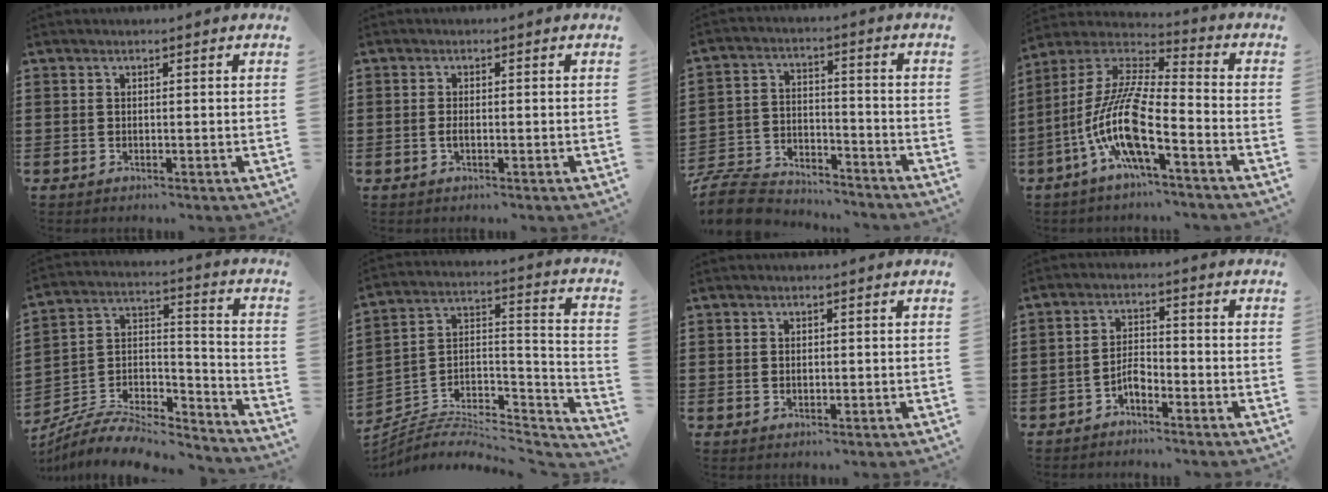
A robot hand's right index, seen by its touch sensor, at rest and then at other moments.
{"total": 1.1, "force": [-0.2, 0.4, 1.0], "torque": [-0.018, 0.000, -0.004]}
{"total": 9.4, "force": [-8.9, 2.3, 1.9], "torque": [-0.054, 0.024, -0.180]}
{"total": 11.7, "force": [-6.0, 1.6, 9.9], "torque": [-0.236, -0.033, -0.130]}
{"total": 6.7, "force": [-5.9, 2.2, 2.3], "torque": [-0.044, 0.003, -0.116]}
{"total": 5.3, "force": [-4.3, 2.5, 1.8], "torque": [-0.042, -0.006, -0.090]}
{"total": 0.7, "force": [0.2, 0.6, 0.4], "torque": [-0.010, 0.003, 0.003]}
{"total": 3.3, "force": [-2.2, 1.3, 2.1], "torque": [-0.047, 0.005, -0.046]}